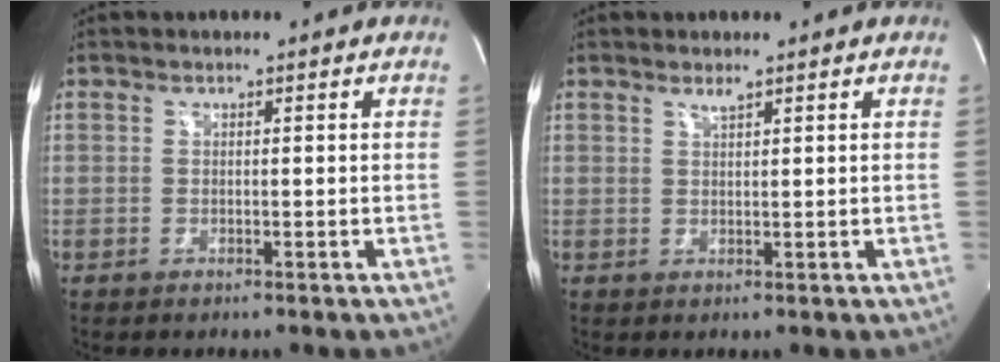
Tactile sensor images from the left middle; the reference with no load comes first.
{"total": 1.1, "force": [0.9, -0.1, 0.6], "torque": [-0.015, -0.006, 0.019]}